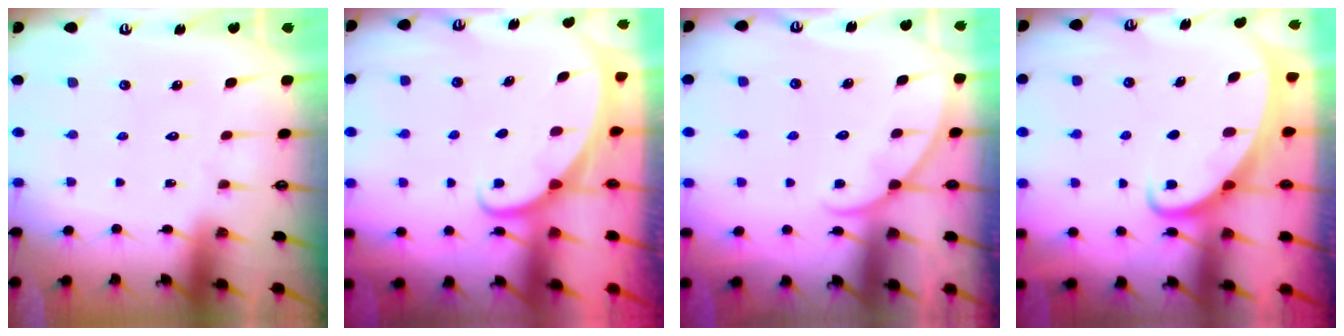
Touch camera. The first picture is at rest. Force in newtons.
{"total": 1.8, "press": 1.7, "slide": 0.1}
{"total": 3.9, "press": 3.9, "slide": 0.3}
{"total": 2.1, "press": 2.1, "slide": 0.3}